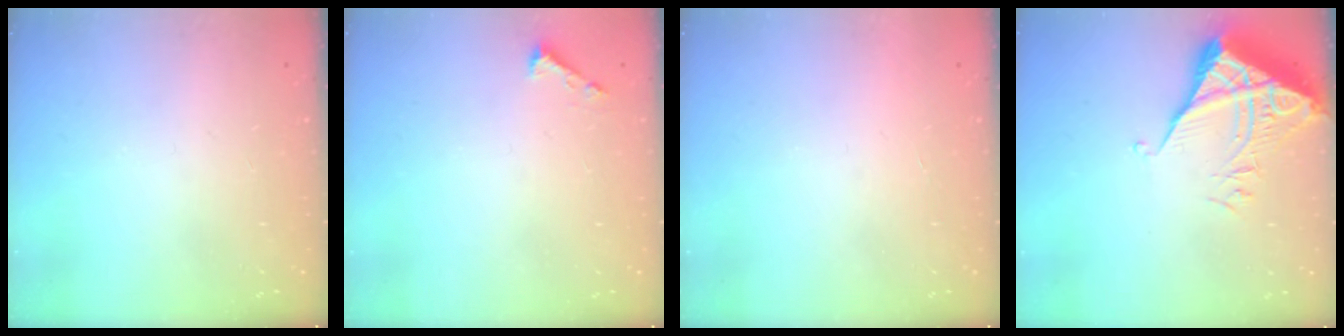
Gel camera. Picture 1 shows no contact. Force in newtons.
{"total": 1.6, "press": 1.6, "slide": 0.1}
{"total": 1.6, "press": 1.5, "slide": 0.1}
{"total": 6.1, "press": 6.0, "slide": 0.7}